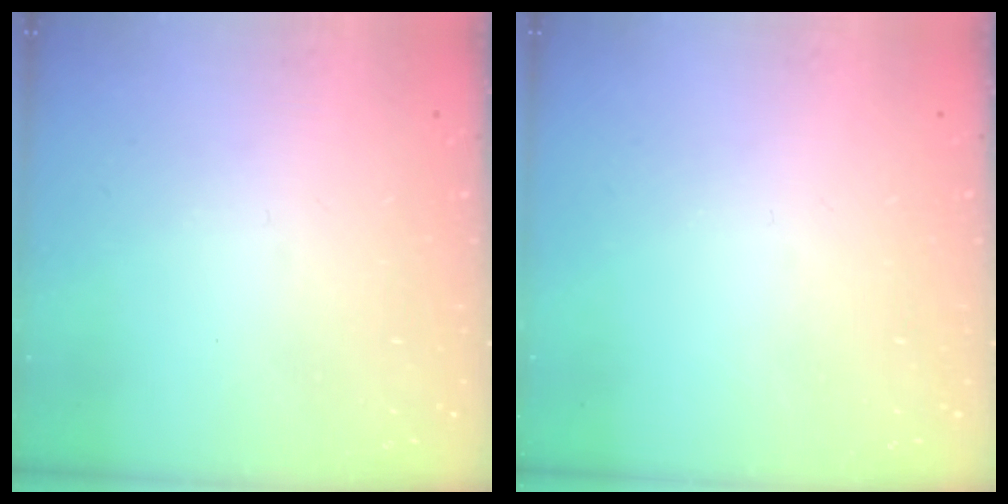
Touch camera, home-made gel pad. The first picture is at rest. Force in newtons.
{"total": 0.0}